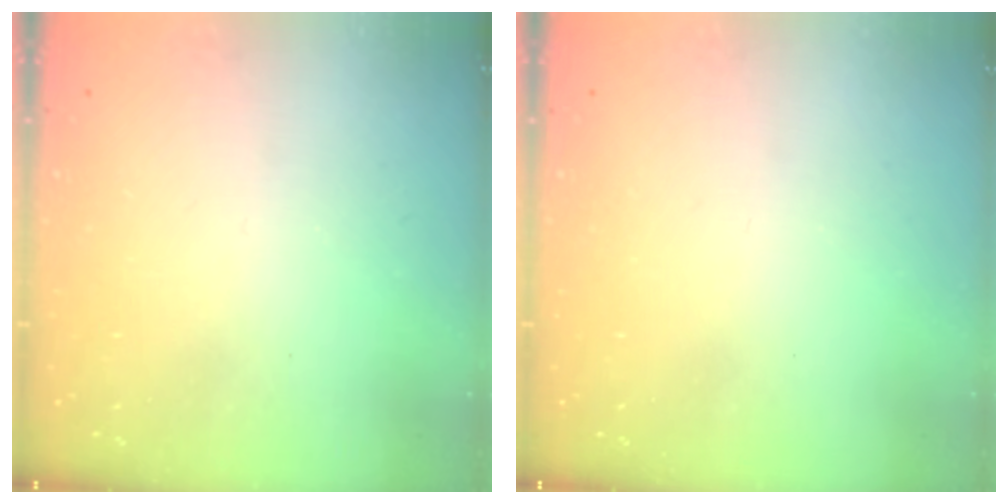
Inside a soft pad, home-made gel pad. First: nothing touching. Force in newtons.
{"total": 0.0}